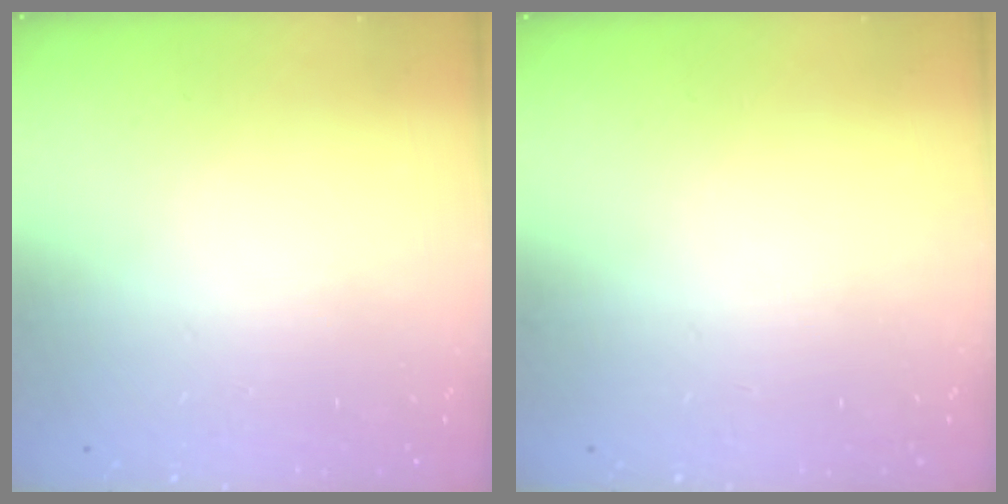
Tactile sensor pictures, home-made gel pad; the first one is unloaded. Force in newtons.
{"total": 0.0}